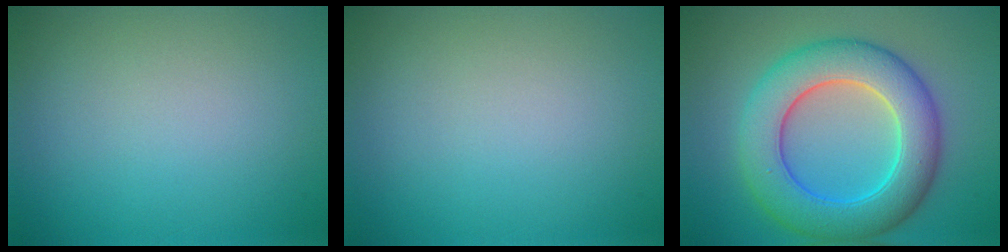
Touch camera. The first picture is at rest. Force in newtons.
{"total": 0.0}
{"total": 8.8, "press": 8.8, "slide": 0.4}